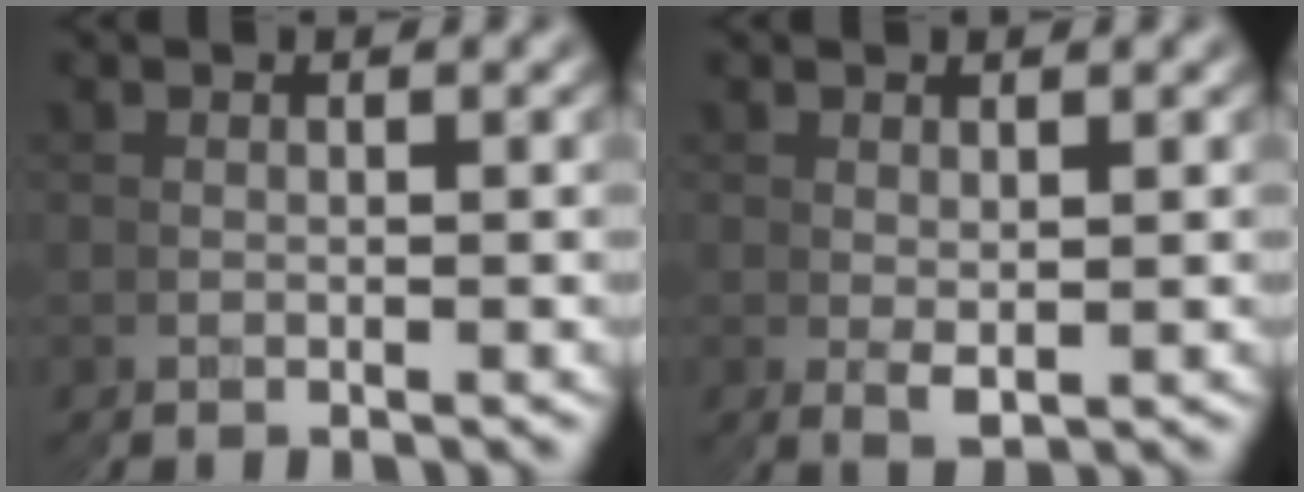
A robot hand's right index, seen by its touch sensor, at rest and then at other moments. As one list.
[{"total": 0.8, "force": [0.3, 0.3, 0.7], "torque": [-0.011, -0.006, 0.014]}]